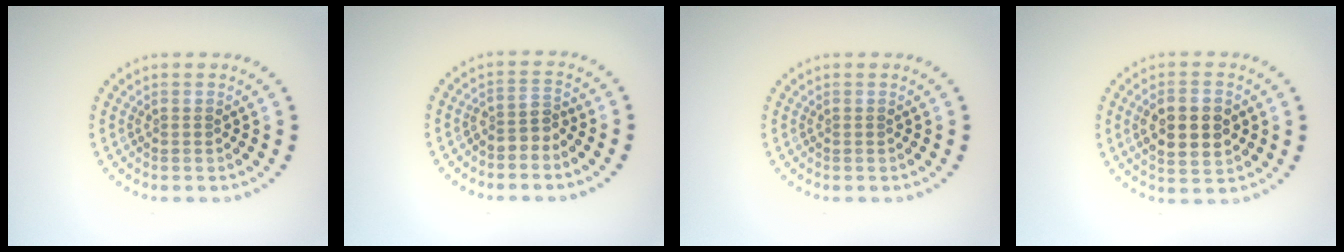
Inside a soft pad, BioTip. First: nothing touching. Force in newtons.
{"total": 2.0, "press": 1.4, "slide": 1.3}
{"total": 0.0}
{"total": 5.2, "press": 5.2, "slide": 0.5}